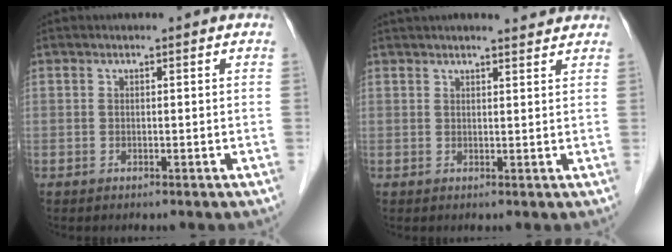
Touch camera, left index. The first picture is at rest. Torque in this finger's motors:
{"motor_torque": [0.34, -1.29, 0.39, 0.05]}